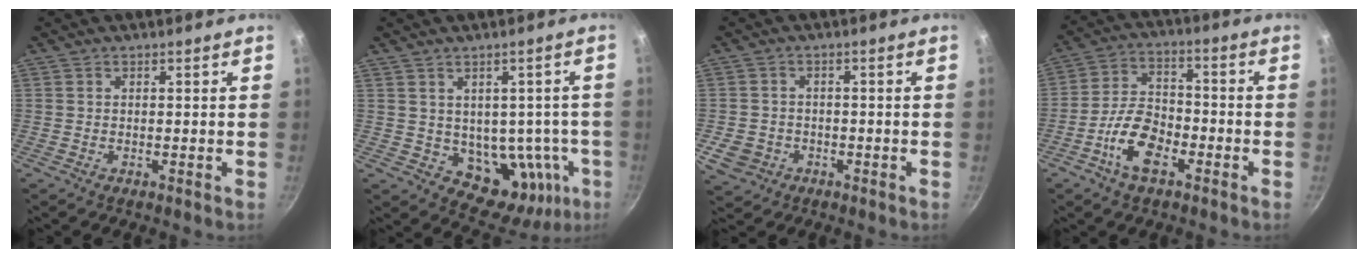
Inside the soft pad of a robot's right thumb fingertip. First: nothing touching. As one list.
[{"total": 13.8, "force": [-1.7, 10.0, 9.4], "torque": [-0.080, -0.005, -0.002]}, {"total": 5.4, "force": [-1.8, 4.6, 2.2], "torque": [-0.039, 0.017, -0.026]}, {"total": 10.7, "force": [-4.9, 5.7, 7.6], "torque": [-0.129, 0.039, -0.098]}]